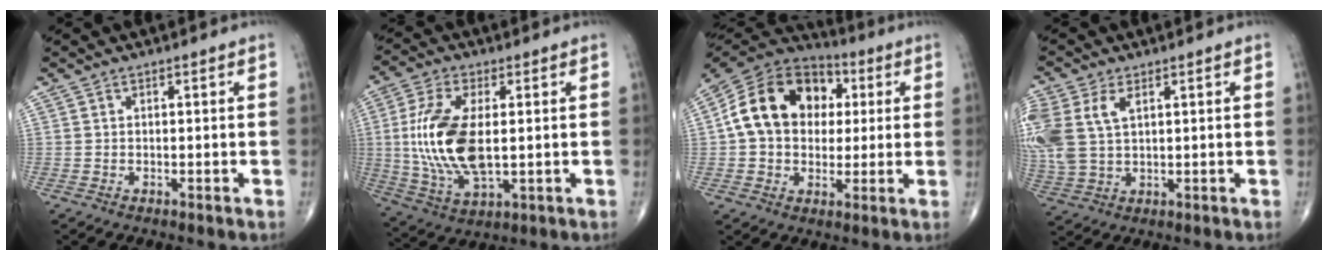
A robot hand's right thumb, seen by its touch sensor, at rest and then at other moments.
{"total": 15.9, "force": [0.7, 7.6, 13.9], "torque": [-0.295, -0.010, 0.020]}
{"total": 18.0, "force": [2.6, 13.6, 11.4], "torque": [-0.172, 0.024, 0.036]}
{"total": 12.7, "force": [3.6, 7.8, 9.3], "torque": [-0.246, 0.006, 0.080]}